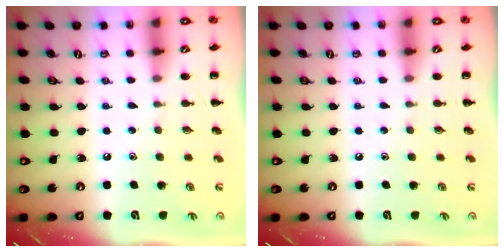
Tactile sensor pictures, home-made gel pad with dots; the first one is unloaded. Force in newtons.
{"total": 0.0}